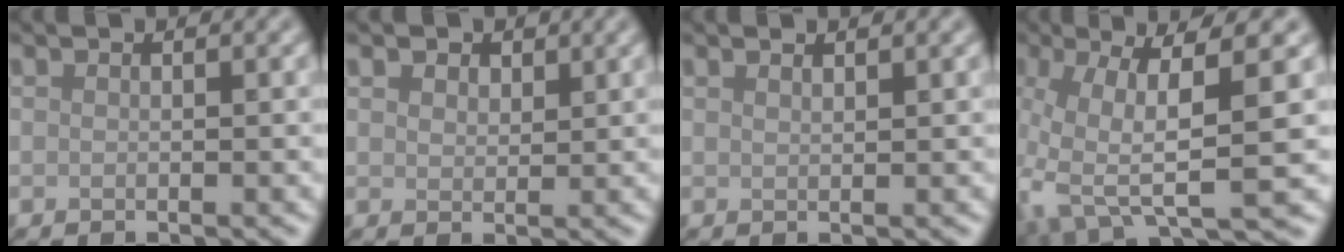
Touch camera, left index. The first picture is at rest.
{"total": 2.3, "force": [1.7, 1.4, 0.9], "torque": [-0.020, -0.001, 0.025]}
{"total": 0.8, "force": [0.7, 0.1, 0.3], "torque": [-0.003, 0.001, 0.013]}
{"total": 9.5, "force": [0.9, 2.8, 9.0], "torque": [-0.173, -0.005, 0.018]}